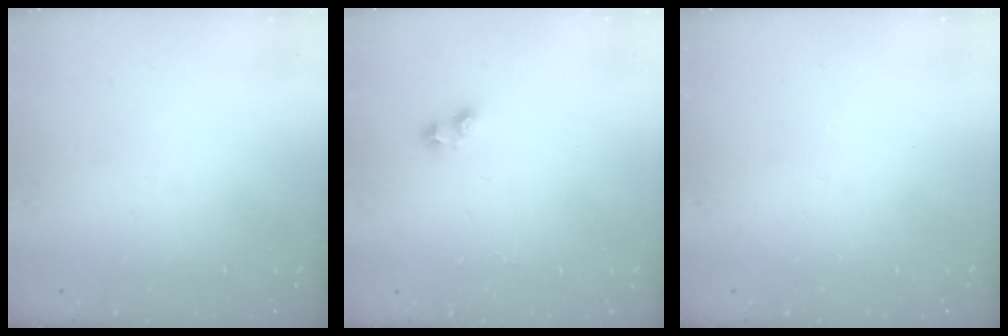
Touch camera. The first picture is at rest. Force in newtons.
{"total": 3.2, "press": 2.9, "slide": 1.2}
{"total": 0.0}